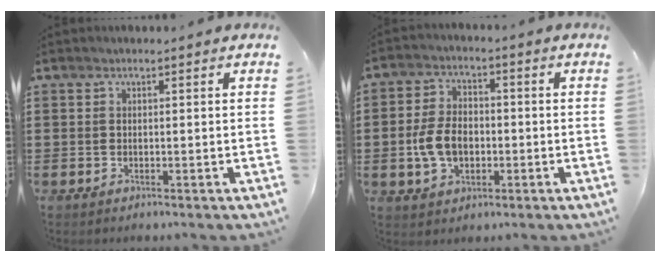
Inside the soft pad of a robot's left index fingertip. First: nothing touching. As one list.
[{"total": 6.7, "force": [-1.4, 4.3, 4.9], "torque": [-0.117, 0.002, -0.031]}]